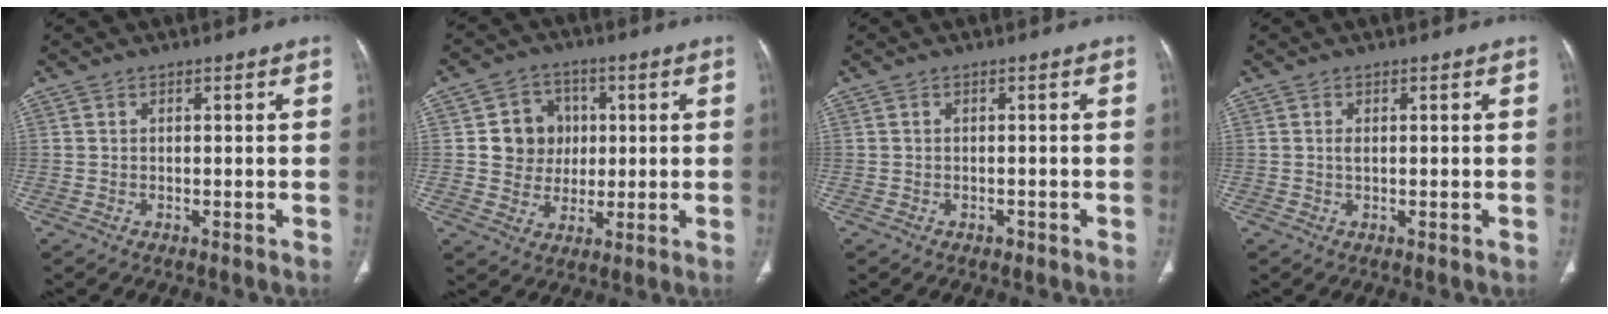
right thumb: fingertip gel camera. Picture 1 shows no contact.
{"total": 8.9, "force": [1.2, 8.2, 3.2], "torque": [-0.008, 0.004, 0.021]}
{"total": 0.8, "force": [-0.5, 0.6, 0.3], "torque": [-0.003, 0.001, -0.008]}
{"total": 1.0, "force": [0.1, 0.4, 0.9], "torque": [-0.022, -0.003, 0.003]}